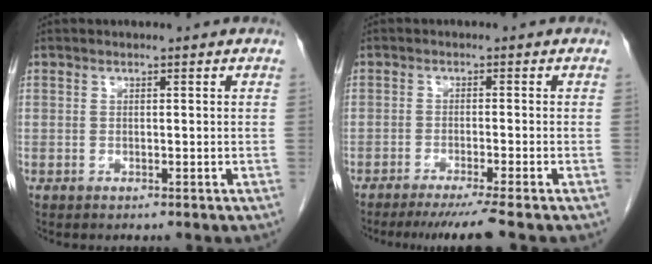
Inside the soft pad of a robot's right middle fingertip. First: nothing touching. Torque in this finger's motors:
{"motor_torque": [0.06, -0.03, 0.03, 0.03]}